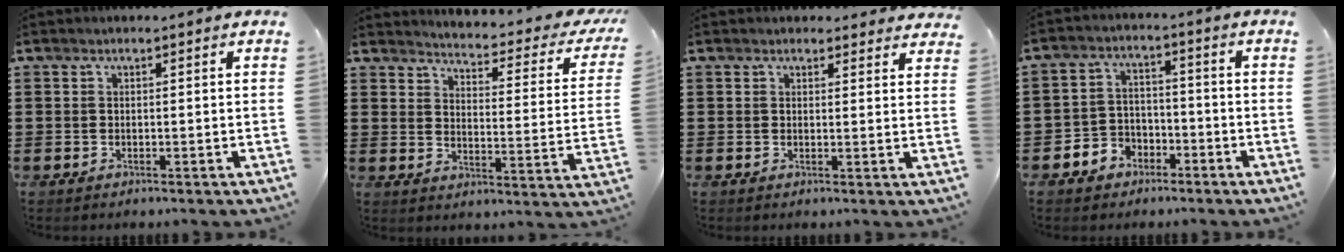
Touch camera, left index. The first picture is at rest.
{"total": 3.1, "force": [2.8, -0.4, 1.1], "torque": [-0.033, -0.035, 0.037]}
{"total": 2.0, "force": [1.9, 0.5, 0.2], "torque": [0.000, -0.003, 0.035]}
{"total": 4.5, "force": [-3.1, 3.3, 0.5], "torque": [-0.027, 0.010, -0.064]}